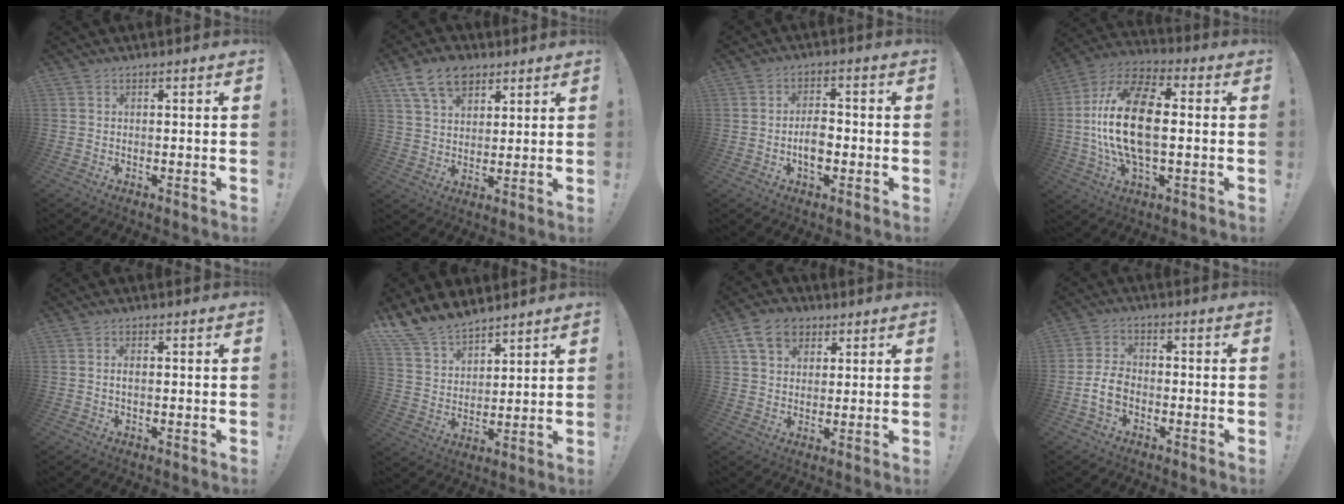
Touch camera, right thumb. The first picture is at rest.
{"total": 12.2, "force": [7.2, 7.9, 5.8], "torque": [-0.098, -0.029, 0.138]}
{"total": 6.3, "force": [-1.7, 4.4, 4.2], "torque": [-0.056, 0.008, -0.033]}
{"total": 21.2, "force": [-0.2, 10.6, 18.3], "torque": [-0.359, 0.005, -0.006]}
{"total": 1.7, "force": [-0.1, 0.8, 1.4], "torque": [-0.023, 0.002, -0.004]}
{"total": 11.7, "force": [10.2, 5.3, 2.4], "torque": [-0.060, -0.074, 0.200]}
{"total": 10.4, "force": [5.1, 7.6, 4.8], "torque": [-0.074, -0.013, 0.100]}
{"total": 7.0, "force": [-2.7, 4.4, 4.8], "torque": [-0.096, 0.007, -0.046]}